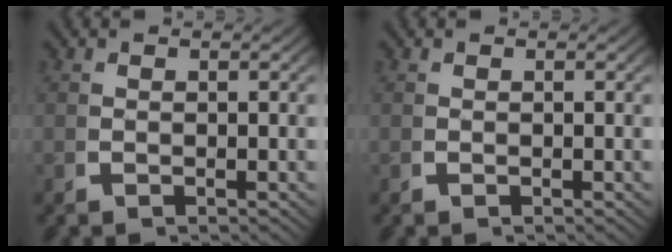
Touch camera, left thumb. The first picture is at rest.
{"total": 0.0}